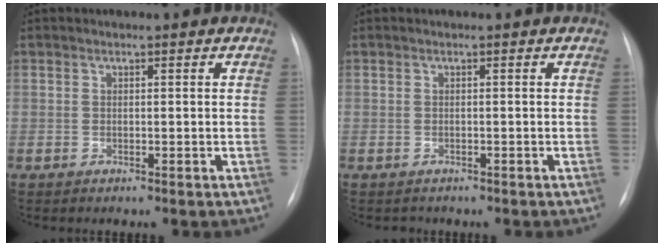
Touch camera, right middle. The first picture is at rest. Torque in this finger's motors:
{"motor_torque": [0.04, 0.02, -0.04, 0.00]}